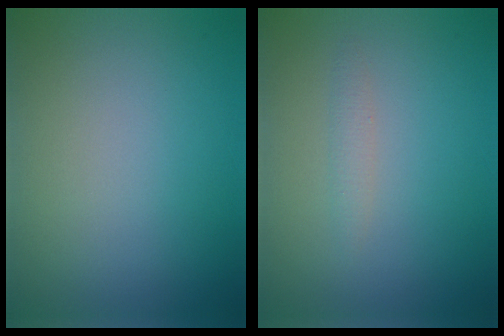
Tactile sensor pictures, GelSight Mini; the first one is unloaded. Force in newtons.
{"total": 0.9, "press": 0.9, "slide": 0.0}